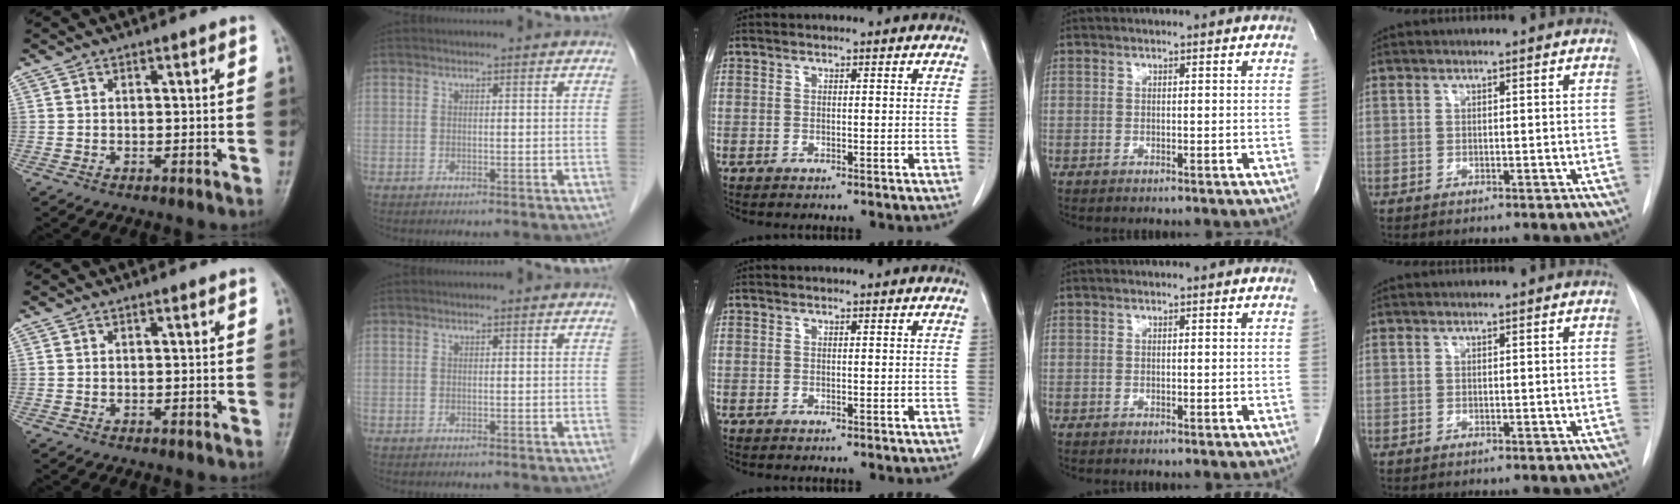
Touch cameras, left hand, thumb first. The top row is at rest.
{}